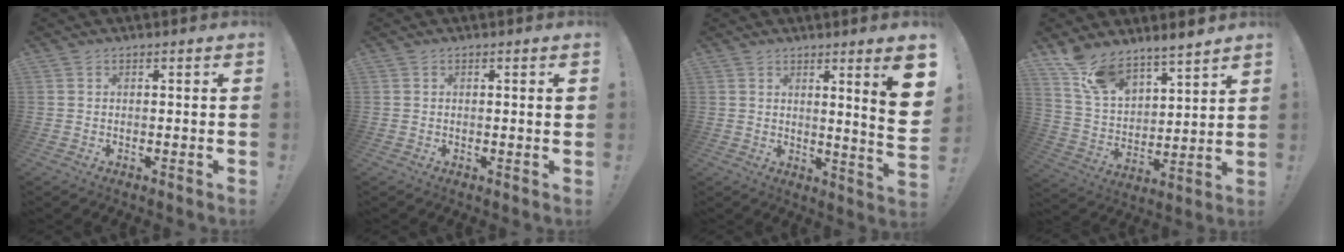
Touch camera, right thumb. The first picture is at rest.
{"total": 1.3, "force": [0.4, -0.2, 1.2], "torque": [-0.024, 0.002, 0.006]}
{"total": 10.0, "force": [3.6, -0.4, 9.2], "torque": [-0.124, -0.043, 0.049]}
{"total": 10.8, "force": [9.9, 3.3, 2.6], "torque": [-0.074, -0.080, 0.187]}